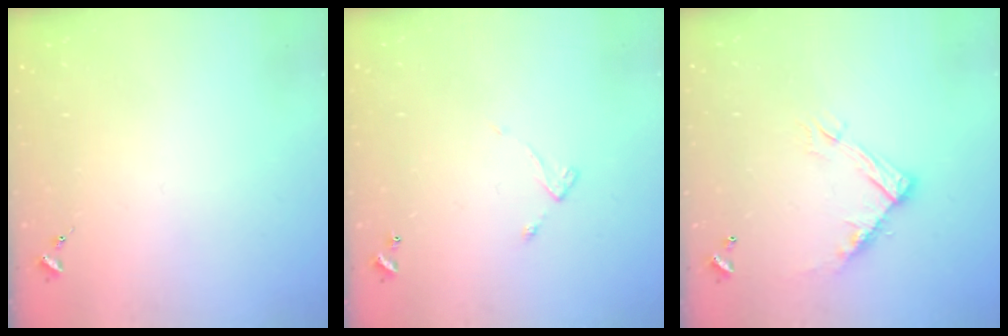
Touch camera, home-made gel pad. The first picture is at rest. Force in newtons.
{"total": 5.7, "press": 5.7, "slide": 0.5}
{"total": 11.8, "press": 11.8, "slide": 0.5}